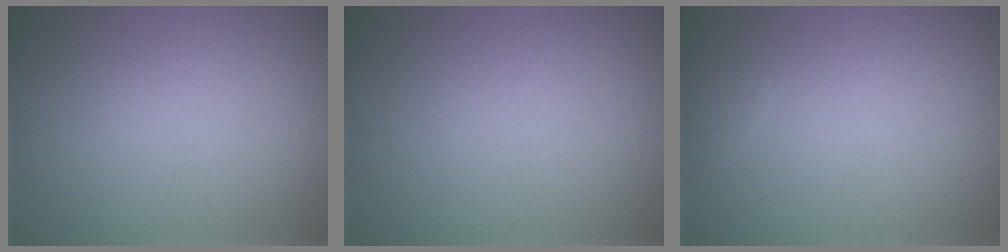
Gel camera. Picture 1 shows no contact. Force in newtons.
{"total": 0.0}
{"total": 0.9, "press": 0.9, "slide": 0.1}